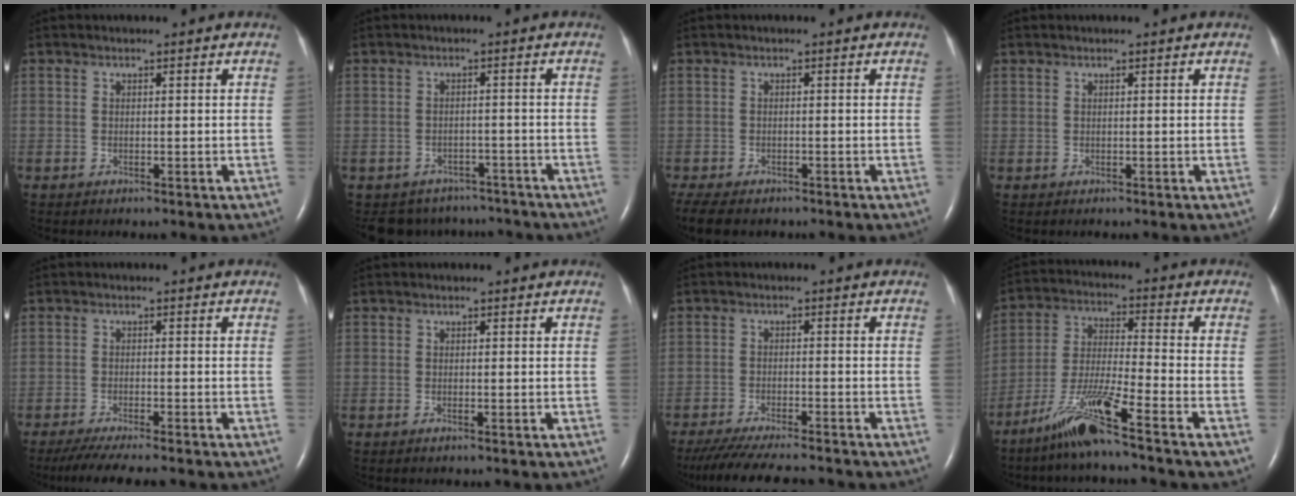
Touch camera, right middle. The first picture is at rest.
{"total": 8.0, "force": [-7.2, 3.3, -0.1], "torque": [0.002, 0.016, -0.086]}
{"total": 7.9, "force": [-6.1, 3.3, 3.9], "torque": [-0.082, -0.011, -0.090]}
{"total": 0.0}
{"total": 8.7, "force": [-7.4, 0.3, 4.6], "torque": [-0.061, -0.022, -0.115]}
{"total": 0.6, "force": [-0.4, 0.0, 0.4], "torque": [-0.013, -0.001, -0.008]}
{"total": 13.7, "force": [-12.1, 1.4, 6.3], "torque": [-0.105, -0.031, -0.179]}
{"total": 11.0, "force": [-7.6, -0.9, 8.0], "torque": [-0.161, -0.031, -0.146]}